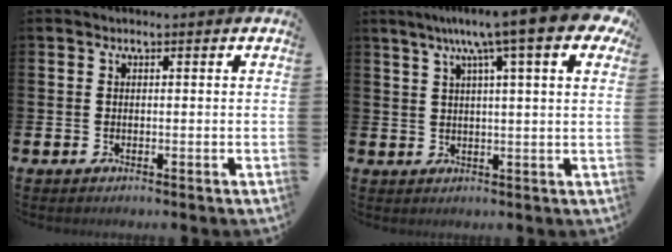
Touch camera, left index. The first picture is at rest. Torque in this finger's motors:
{"motor_torque": [2.14, 0.00, 1.05, 0.21]}